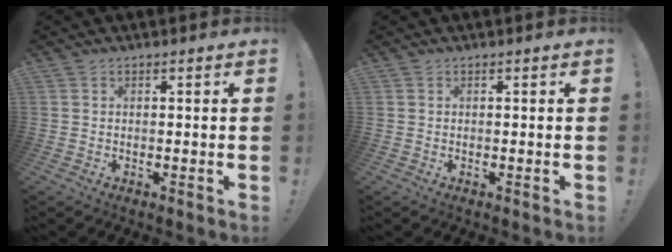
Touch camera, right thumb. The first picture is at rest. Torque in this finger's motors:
{"motor_torque": [0.00, 0.00, -0.01, 0.01, 0.00]}